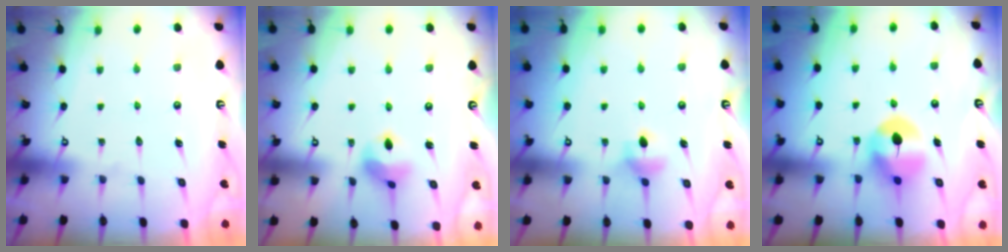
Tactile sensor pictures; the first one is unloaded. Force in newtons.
{"total": 8.2, "press": 8.1, "slide": 0.9}
{"total": 5.4, "press": 5.3, "slide": 0.9}
{"total": 7.2, "press": 7.2, "slide": 0.6}